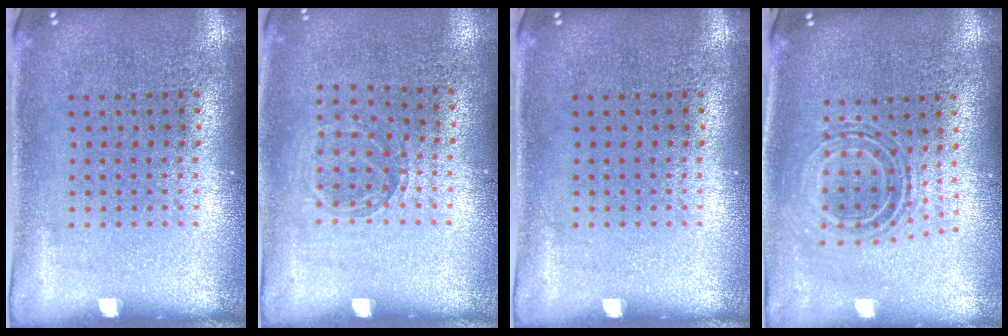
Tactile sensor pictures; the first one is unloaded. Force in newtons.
{"total": 0.8, "press": 0.8, "slide": 0.1}
{"total": 0.0}
{"total": 0.7, "press": 0.7, "slide": 0.2}